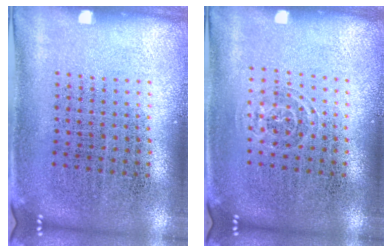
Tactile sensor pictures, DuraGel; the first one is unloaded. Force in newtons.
{"total": 0.9, "press": 0.6, "slide": 0.7}